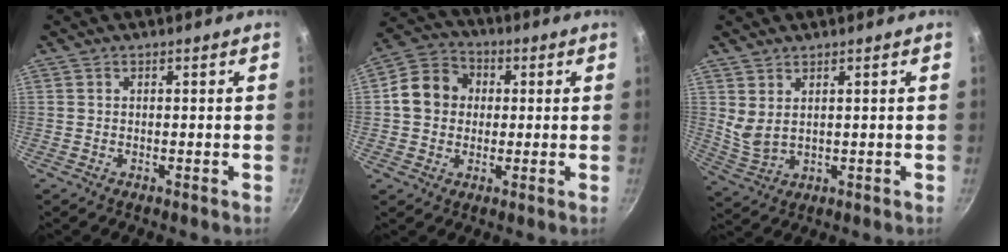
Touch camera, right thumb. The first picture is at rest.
{"total": 9.8, "force": [0.9, 8.6, 4.7], "torque": [-0.053, 0.017, -0.004]}
{"total": 4.0, "force": [2.0, 2.0, 2.9], "torque": [-0.054, -0.023, 0.050]}